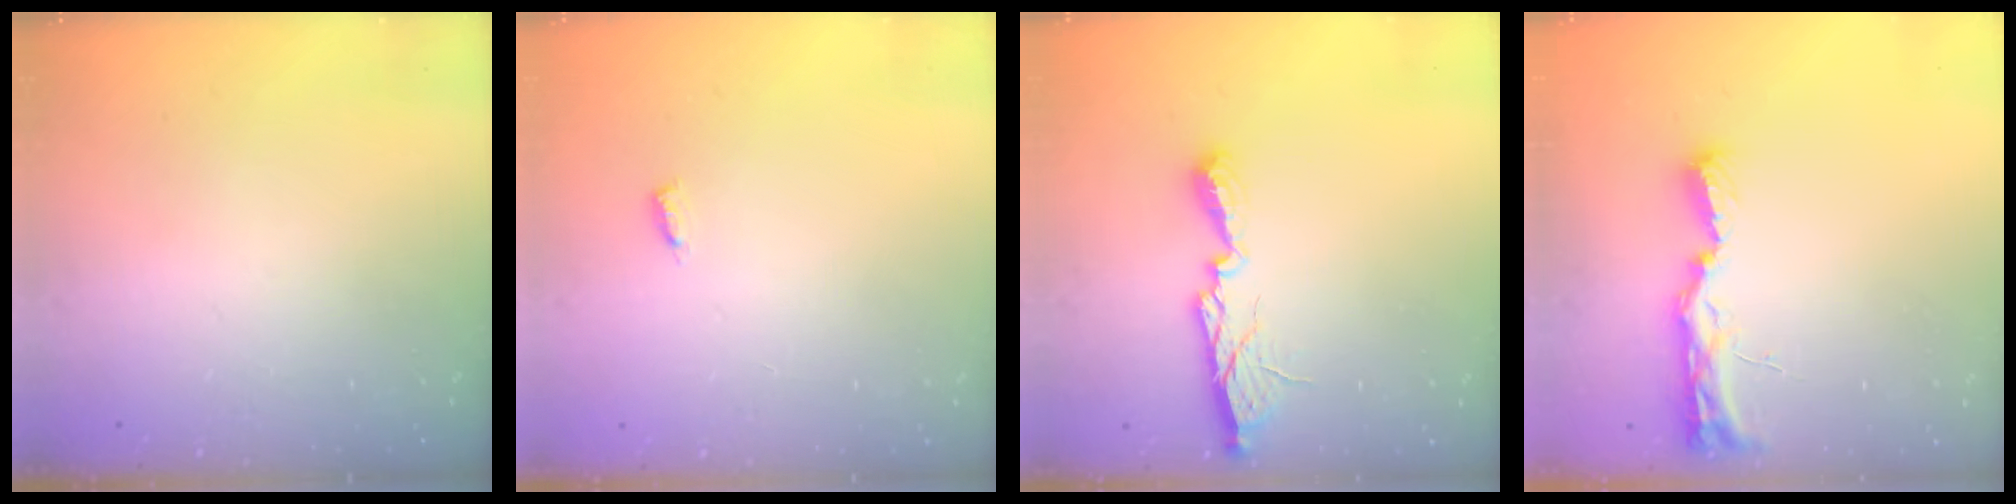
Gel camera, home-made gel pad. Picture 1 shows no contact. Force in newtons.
{"total": 3.4, "press": 3.4, "slide": 0.3}
{"total": 9.9, "press": 9.9, "slide": 0.3}
{"total": 8.9, "press": 8.9, "slide": 1.3}